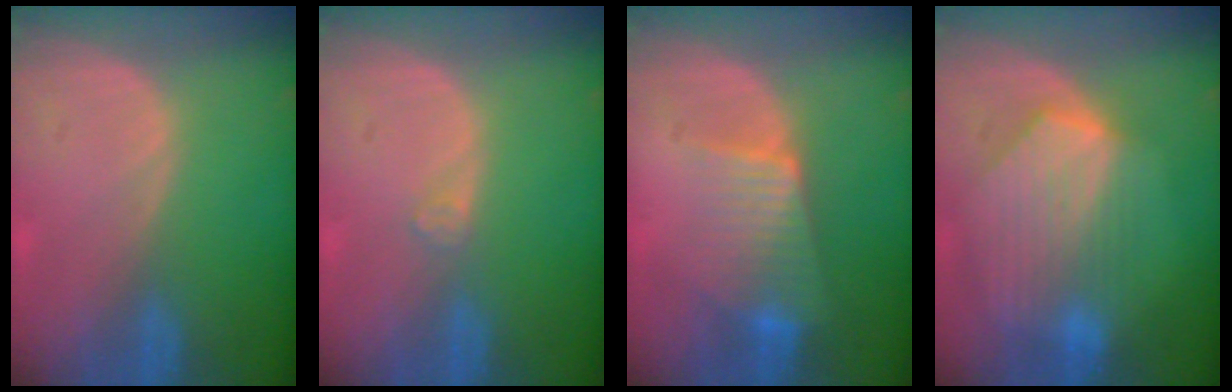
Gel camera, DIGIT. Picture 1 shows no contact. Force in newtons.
{"total": 1.1, "press": 1.0, "slide": 0.2}
{"total": 6.7, "press": 6.1, "slide": 2.7}
{"total": 8.6, "press": 7.9, "slide": 3.5}